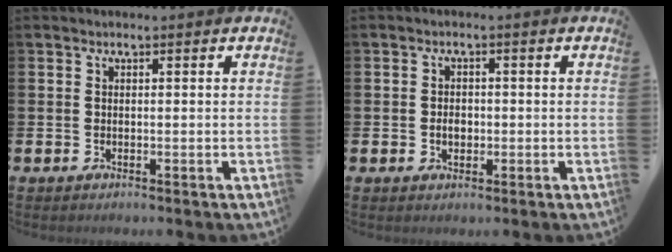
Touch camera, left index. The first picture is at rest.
{"total": 2.2, "force": [-0.3, 1.6, 1.5], "torque": [-0.020, 0.001, -0.010]}